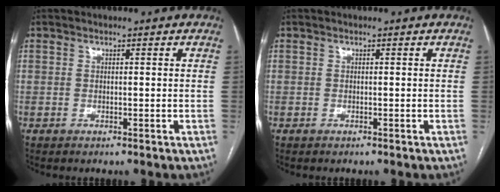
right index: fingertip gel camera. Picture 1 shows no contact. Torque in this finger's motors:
{"motor_torque": [-0.18, -0.07, 0.00, 0.00]}